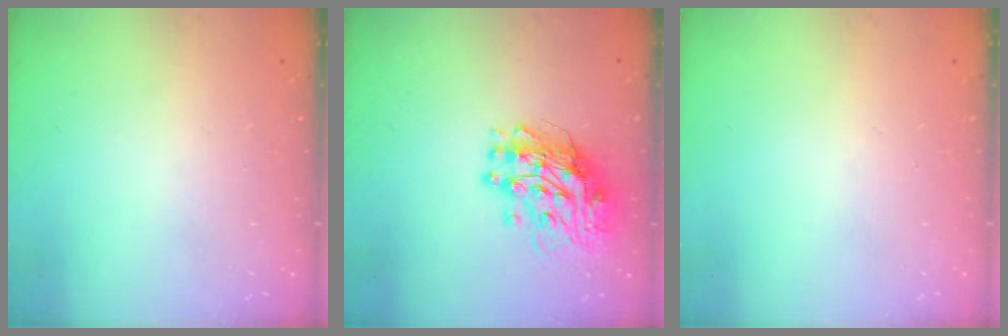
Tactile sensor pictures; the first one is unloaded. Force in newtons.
{"total": 11.7, "press": 11.7, "slide": 1.1}
{"total": 0.0}